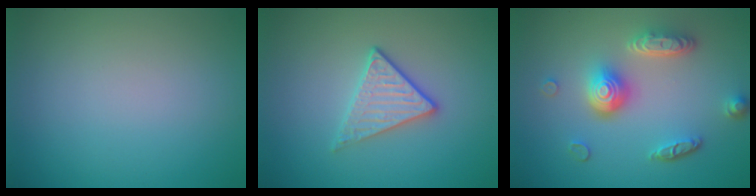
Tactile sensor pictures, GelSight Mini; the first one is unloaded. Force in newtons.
{"total": 3.0, "press": 2.7, "slide": 1.2}
{"total": 4.9, "press": 3.8, "slide": 3.2}